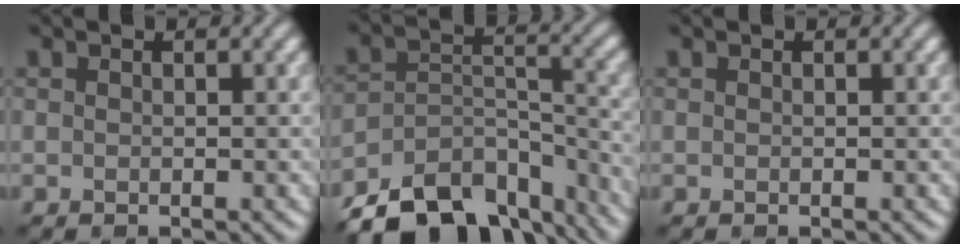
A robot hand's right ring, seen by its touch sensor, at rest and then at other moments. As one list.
[{"total": 12.4, "force": [-10.0, 5.6, 4.8], "torque": [-0.084, 0.000, -0.151]}, {"total": 0.0}]